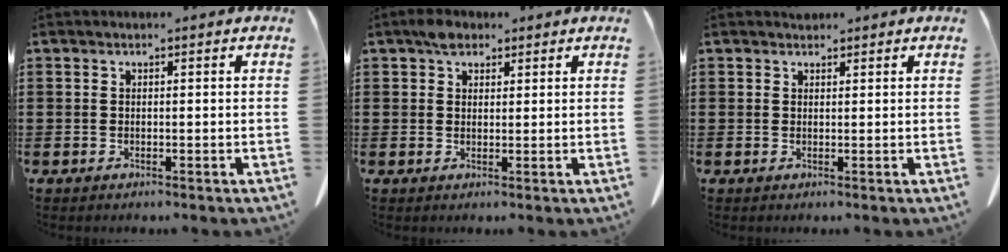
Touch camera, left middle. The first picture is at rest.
{"total": 2.7, "force": [1.9, 1.6, 1.0], "torque": [-0.017, 0.003, 0.035]}
{"total": 1.1, "force": [1.0, 0.5, 0.0], "torque": [-0.003, 0.001, 0.020]}